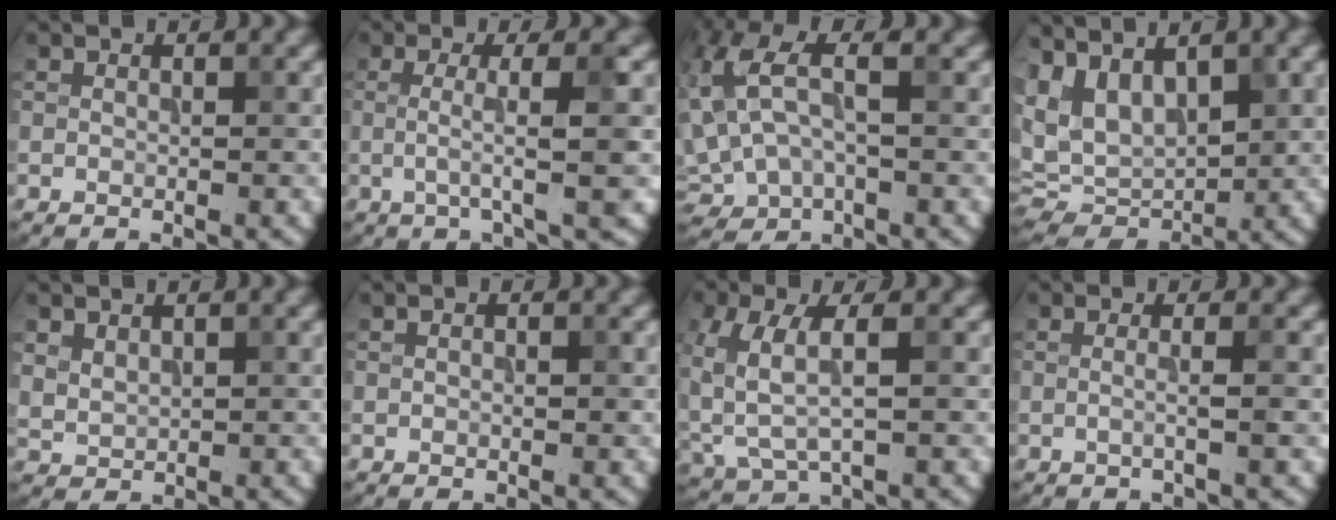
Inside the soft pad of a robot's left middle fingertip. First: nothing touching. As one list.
[{"total": 4.5, "force": [0.0, 0.6, 4.4], "torque": [-0.075, 0.002, -0.004]}, {"total": 8.2, "force": [1.1, 4.8, 6.6], "torque": [-0.163, 0.011, 0.013]}, {"total": 8.8, "force": [3.1, 5.0, 6.6], "torque": [-0.142, -0.002, 0.066]}, {"total": 1.7, "force": [0.8, 1.2, 0.9], "torque": [-0.023, -0.002, 0.022]}, {"total": 0.8, "force": [0.0, 0.4, 0.7], "torque": [-0.014, 0.000, -0.001]}, {"total": 5.5, "force": [0.5, 2.8, 4.7], "torque": [-0.120, -0.002, 0.013]}, {"total": 1.9, "force": [0.0, 0.3, 1.8], "torque": [-0.028, -0.008, -0.010]}]